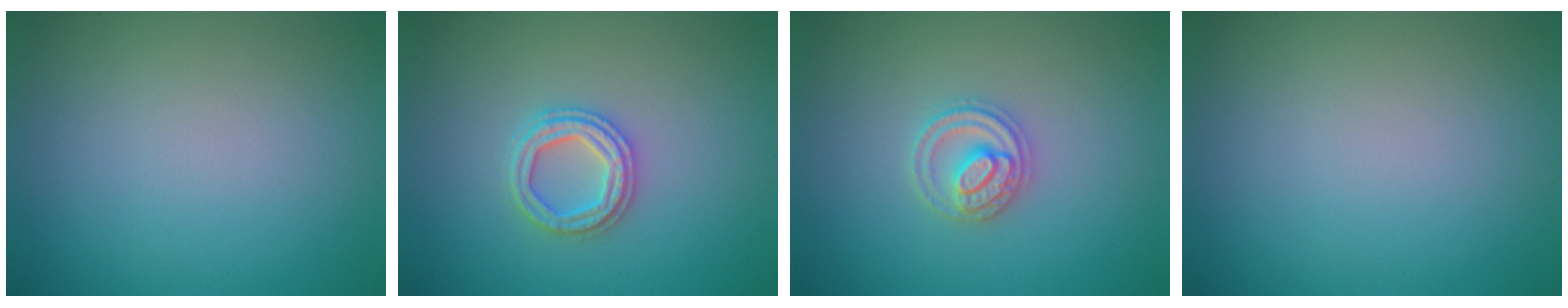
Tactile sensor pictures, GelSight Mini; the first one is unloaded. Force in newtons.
{"total": 2.4, "press": 2.4, "slide": 0.3}
{"total": 2.8, "press": 2.8, "slide": 0.3}
{"total": 0.0}